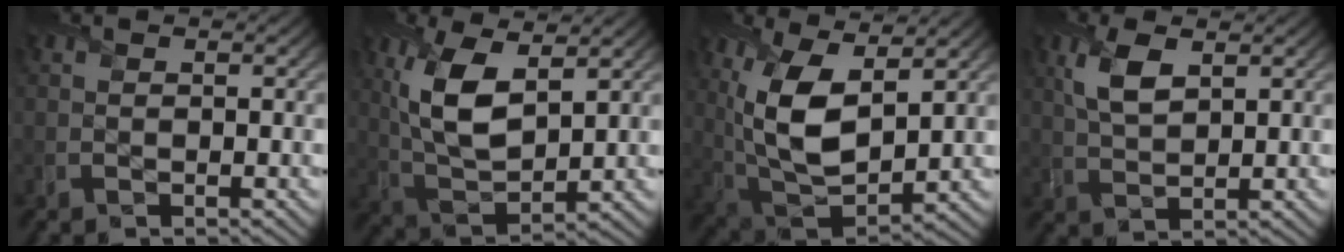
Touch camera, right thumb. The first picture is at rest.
{"total": 10.1, "force": [3.6, 4.8, 8.1], "torque": [-0.187, 0.000, 0.068]}
{"total": 12.4, "force": [3.8, 6.3, 9.9], "torque": [-0.225, -0.009, 0.076]}
{"total": 5.0, "force": [2.2, 2.3, 3.8], "torque": [-0.096, 0.002, 0.045]}